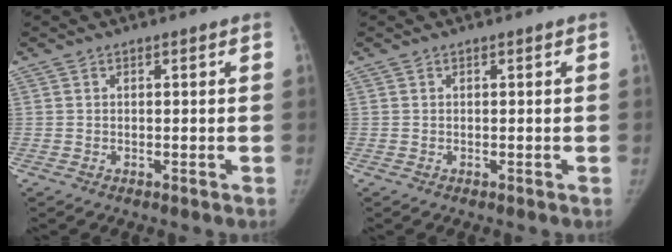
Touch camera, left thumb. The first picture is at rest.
{"total": 0.0}